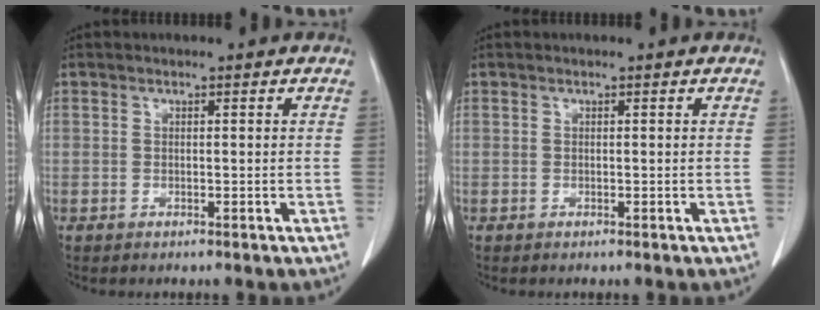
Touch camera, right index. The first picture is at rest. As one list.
[{"total": 0.0}]